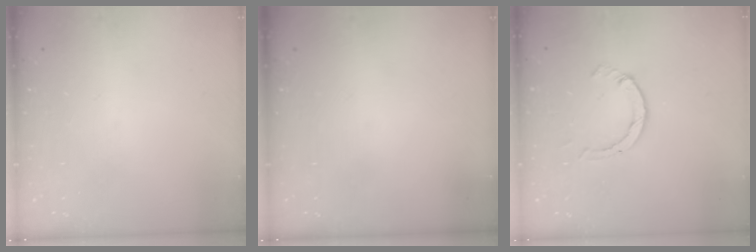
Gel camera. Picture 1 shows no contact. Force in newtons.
{"total": 0.0}
{"total": 2.3, "press": 2.3, "slide": 0.3}